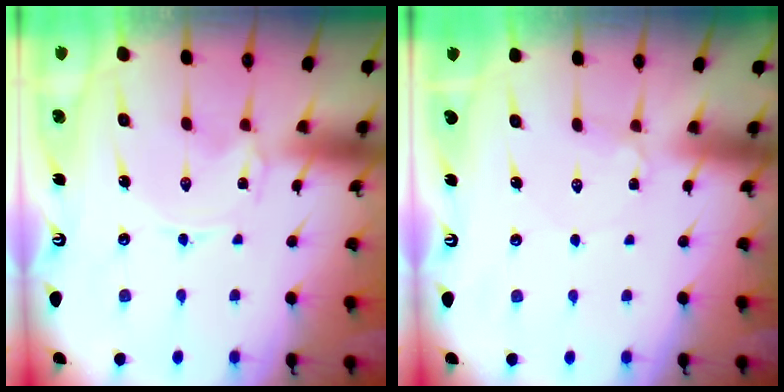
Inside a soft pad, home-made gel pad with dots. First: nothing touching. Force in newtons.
{"total": 3.1, "press": 3.1, "slide": 0.4}